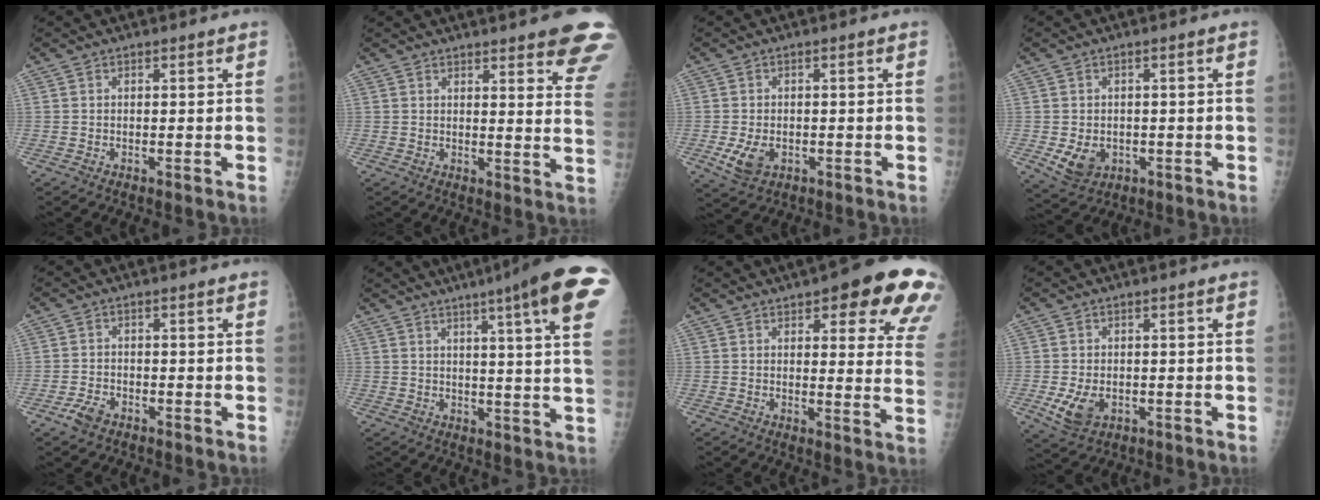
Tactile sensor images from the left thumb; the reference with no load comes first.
{"total": 15.8, "force": [11.3, 3.1, 10.6], "torque": [-0.102, -0.048, 0.118]}
{"total": 4.9, "force": [-1.5, 3.2, 3.4], "torque": [-0.065, 0.000, -0.019]}
{"total": 5.5, "force": [-1.3, 4.3, 3.2], "torque": [-0.044, 0.002, -0.006]}
{"total": 3.1, "force": [-2.0, 1.8, 1.6], "torque": [-0.032, 0.010, -0.034]}
{"total": 17.5, "force": [9.5, 1.0, 14.7], "torque": [-0.186, -0.022, 0.102]}
{"total": 17.9, "force": [9.7, 5.7, 14.0], "torque": [-0.132, -0.033, 0.102]}
{"total": 5.6, "force": [-1.5, 3.7, 3.9], "torque": [-0.071, -0.001, -0.015]}